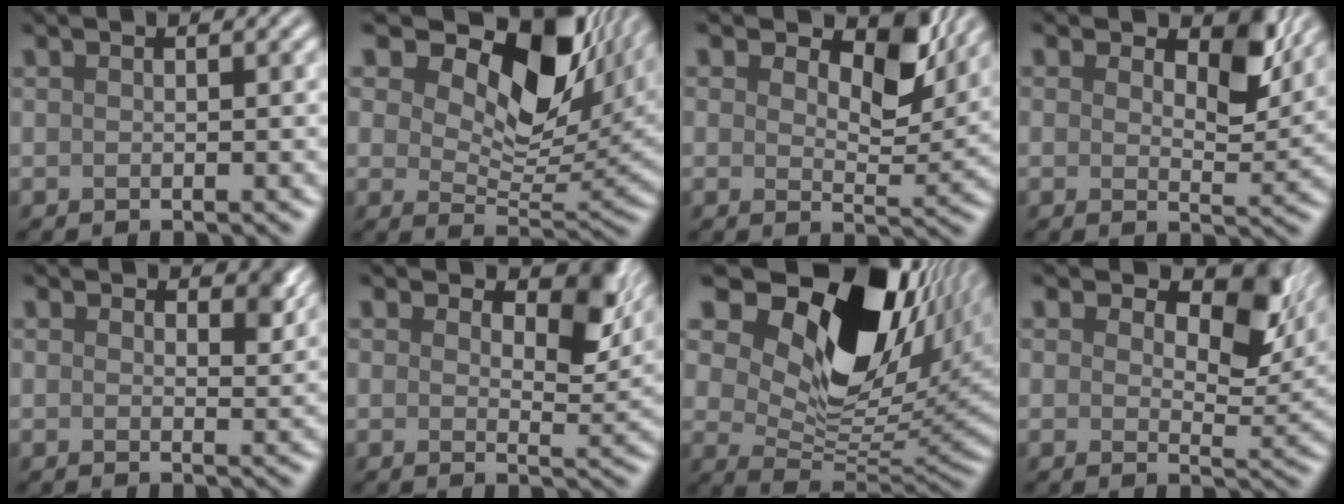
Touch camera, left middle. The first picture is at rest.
{"total": 13.4, "force": [7.2, 7.0, 8.9], "torque": [-0.133, 0.003, 0.115]}
{"total": 6.8, "force": [3.5, 3.5, 4.7], "torque": [-0.068, -0.004, 0.044]}
{"total": 4.8, "force": [2.4, 2.5, 3.3], "torque": [-0.048, -0.003, 0.028]}
{"total": 2.1, "force": [1.1, 1.2, 1.3], "torque": [-0.016, -0.006, 0.014]}
{"total": 5.5, "force": [2.5, 2.9, 3.8], "torque": [-0.051, -0.003, 0.028]}
{"total": 17.1, "force": [8.6, 9.5, 11.3], "torque": [-0.205, 0.015, 0.151]}
{"total": 8.4, "force": [3.7, 4.5, 6.0], "torque": [-0.087, -0.003, 0.053]}